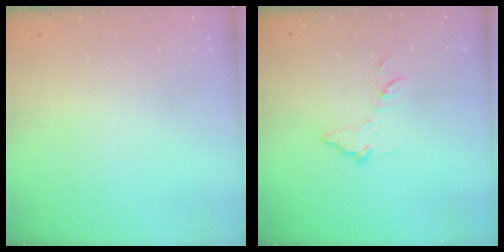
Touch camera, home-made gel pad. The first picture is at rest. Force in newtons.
{"total": 8.4, "press": 8.4, "slide": 0.2}